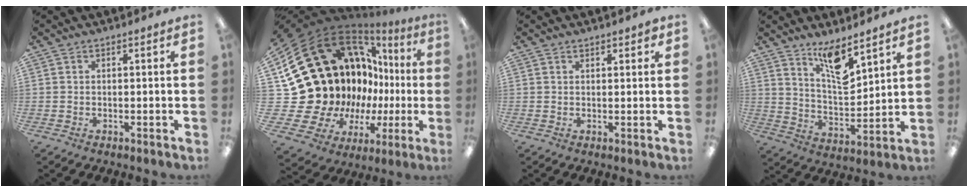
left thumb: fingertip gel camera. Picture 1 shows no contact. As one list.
[{"total": 27.7, "force": [4.8, 22.0, 16.1], "torque": [-0.300, -0.110, 0.177]}, {"total": 1.4, "force": [1.2, 0.4, 0.5], "torque": [-0.003, -0.004, 0.020]}, {"total": 10.8, "force": [8.1, 3.0, 6.5], "torque": [-0.107, -0.053, 0.141]}]